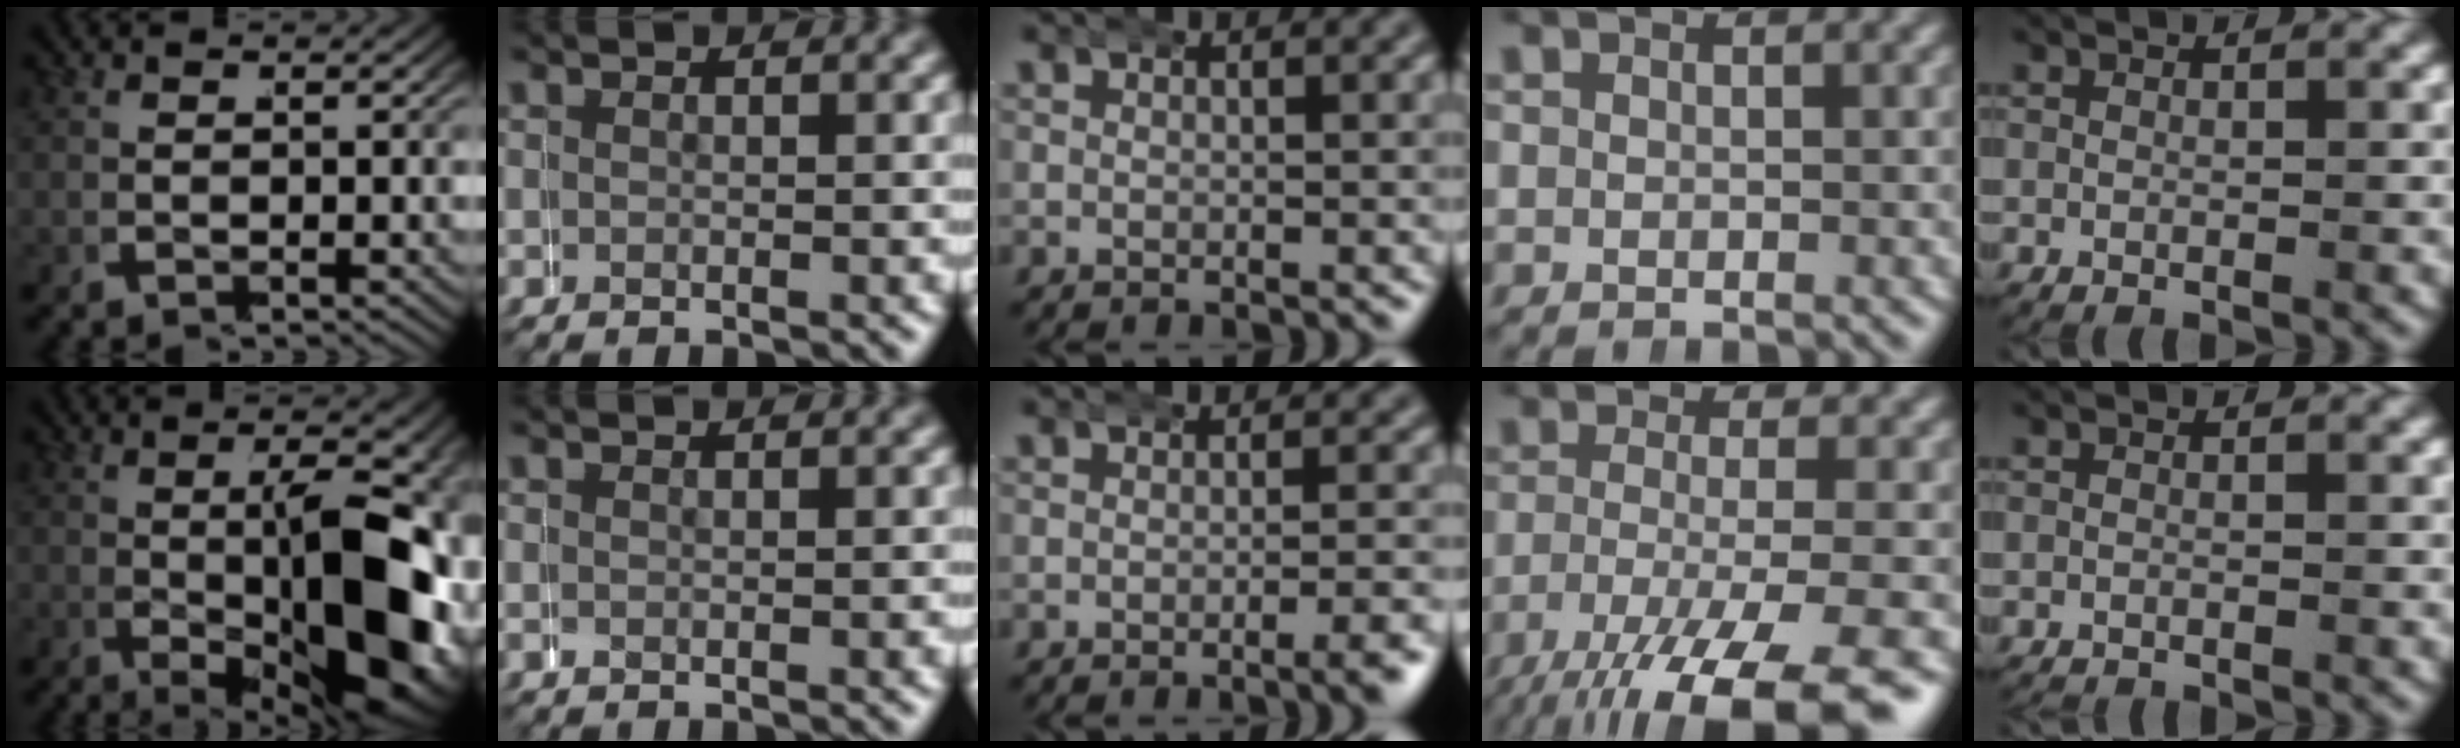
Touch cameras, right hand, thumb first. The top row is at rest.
{"thumb": {"total": 15.5, "force": [-2.9, 7.2, 13.4], "torque": [-0.201, -0.023, -0.030]}, "middle": {"total": 1.8, "force": [-1.2, -0.3, 1.4], "torque": [-0.022, 0.005, -0.022]}, "ring": {"total": 9.3, "force": [-5.0, 3.5, 7.0], "torque": [-0.128, -0.049, -0.048]}, "little": {"total": 0.8, "force": [-0.8, -0.1, -0.1], "torque": [-0.006, -0.009, -0.010]}}